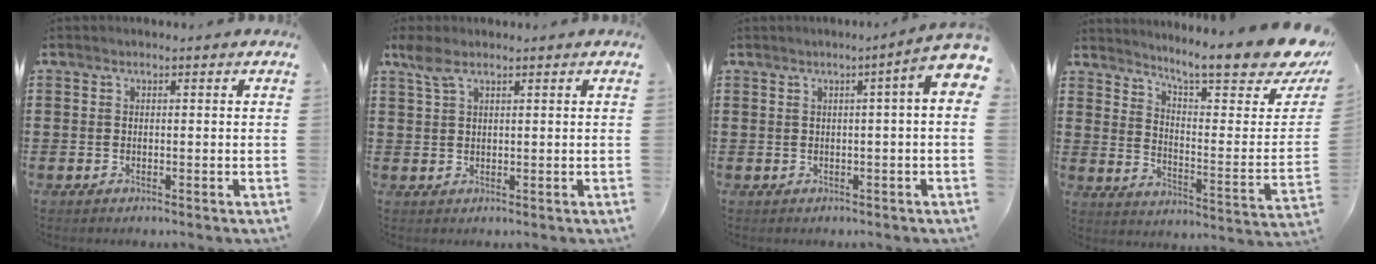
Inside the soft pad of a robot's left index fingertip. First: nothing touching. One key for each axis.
{"total": 2.9, "fx": 1.7, "fy": 1.0, "fz": 2.1, "tx": -0.046, "ty": 0.004, "tz": 0.031}
{"total": 4.0, "fx": 1.0, "fy": 0.0, "fz": 3.8, "tx": -0.065, "ty": -0.009, "tz": 0.014}
{"total": 11.3, "fx": 9.5, "fy": 0.7, "fz": 6.1, "tx": -0.114, "ty": -0.076, "tz": 0.152}